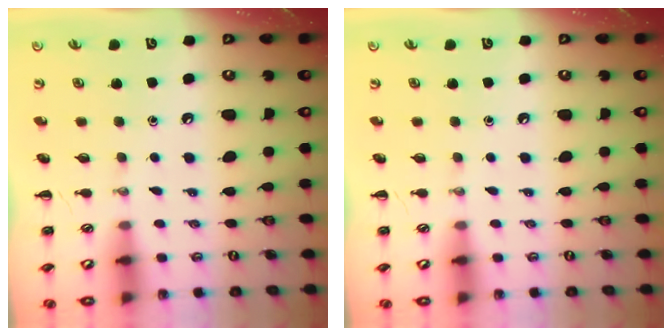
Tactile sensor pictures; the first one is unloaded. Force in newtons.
{"total": 0.0}